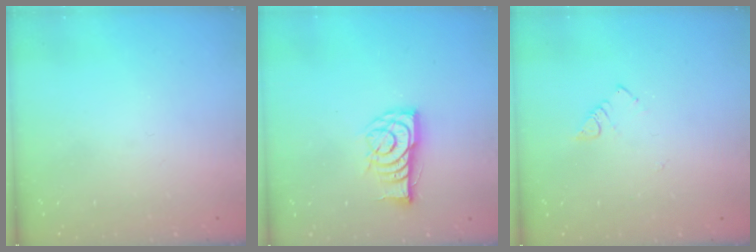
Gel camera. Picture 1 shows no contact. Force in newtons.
{"total": 11.5, "press": 11.4, "slide": 0.5}
{"total": 3.0, "press": 2.9, "slide": 0.4}